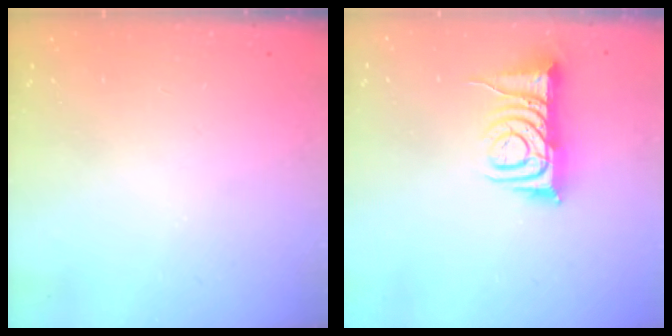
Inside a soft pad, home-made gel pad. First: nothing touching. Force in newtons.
{"total": 8.4, "press": 8.3, "slide": 1.3}